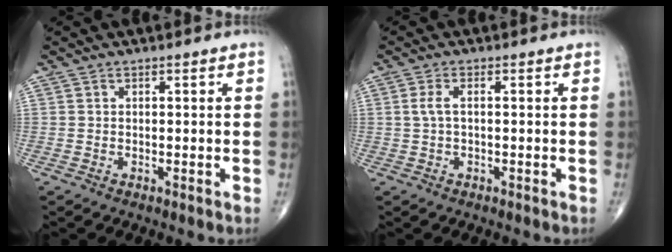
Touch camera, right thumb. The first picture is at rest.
{"total": 2.5, "force": [0.2, 1.0, 2.3], "torque": [-0.057, 0.009, 0.003]}